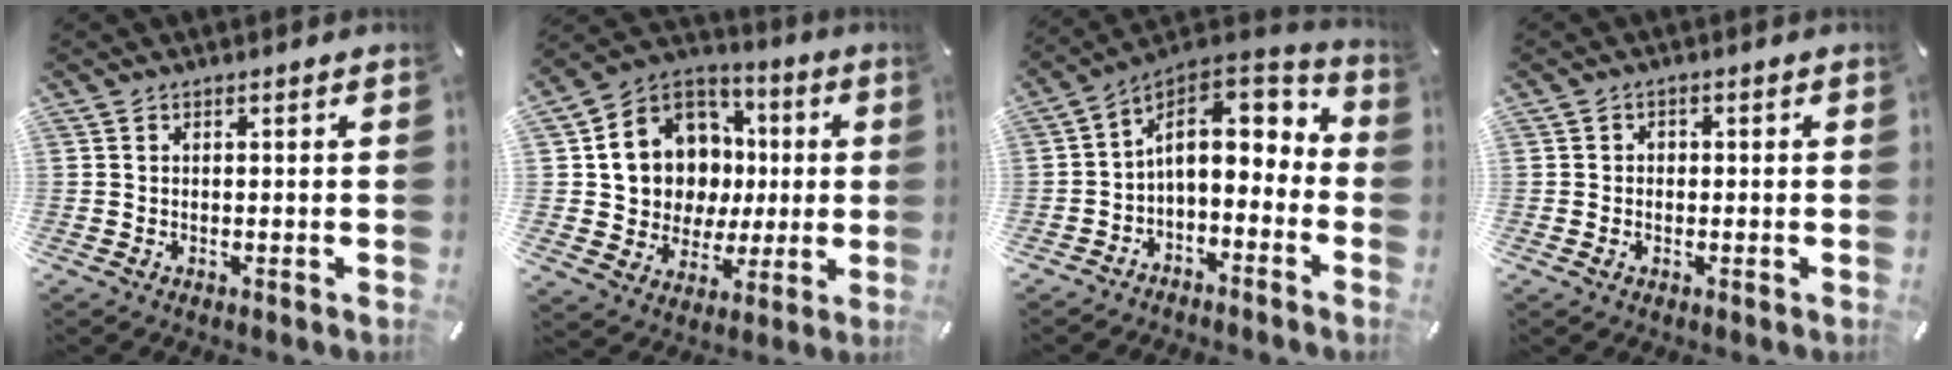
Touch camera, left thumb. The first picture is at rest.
{"total": 14.2, "force": [2.0, 13.2, 5.0], "torque": [-0.103, -0.020, 0.056]}
{"total": 11.7, "force": [2.1, 7.9, 8.4], "torque": [-0.117, -0.014, 0.040]}
{"total": 1.7, "force": [-0.6, 1.4, 0.8], "torque": [-0.016, 0.005, -0.014]}